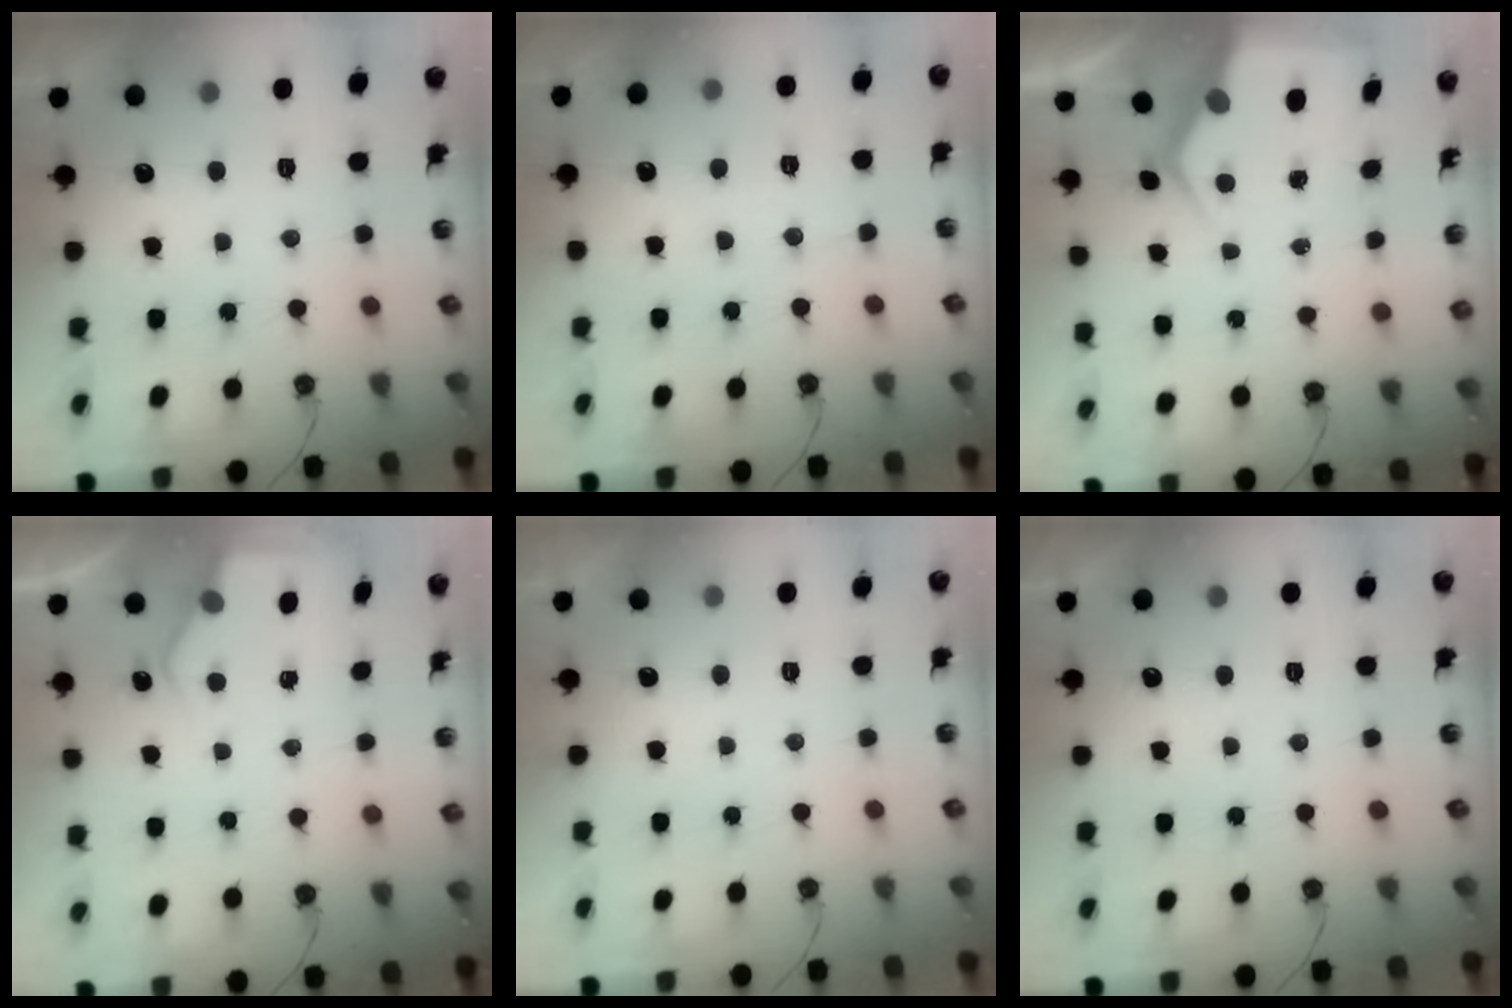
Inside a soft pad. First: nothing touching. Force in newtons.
{"total": 7.7, "press": 7.6, "slide": 0.4}
{"total": 6.5, "press": 6.5, "slide": 0.6}
{"total": 2.8, "press": 2.8, "slide": 0.4}
{"total": 0.0}
{"total": 0.0}